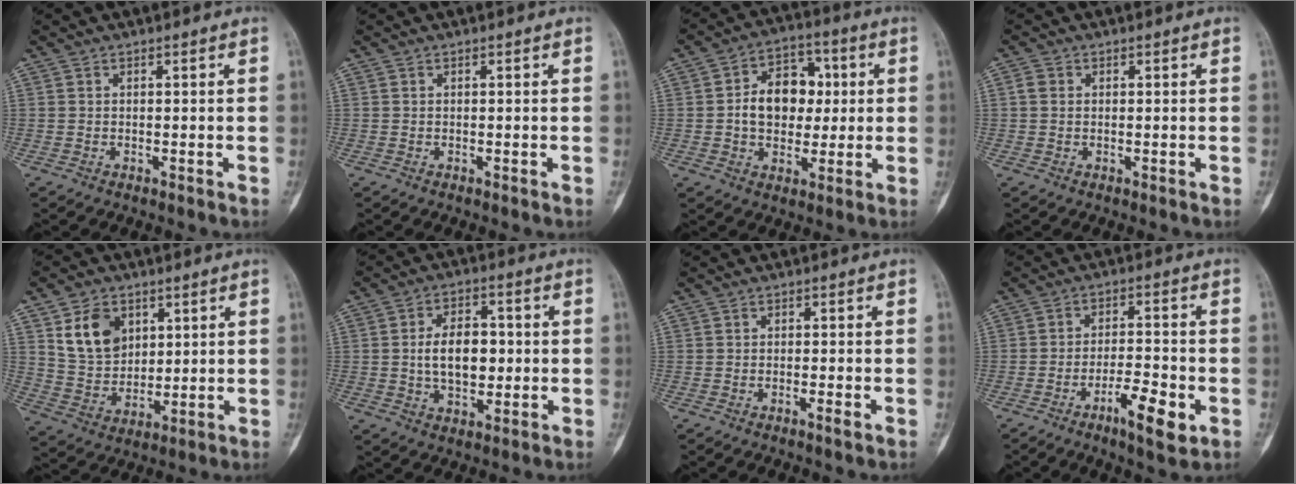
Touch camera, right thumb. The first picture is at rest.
{"total": 0.0}
{"total": 12.2, "force": [0.8, 9.0, 8.2], "torque": [-0.089, 0.018, 0.010]}
{"total": 1.8, "force": [0.3, 1.5, 0.9], "torque": [-0.017, 0.003, 0.005]}
{"total": 10.7, "force": [4.4, 7.8, 5.8], "torque": [-0.078, -0.023, 0.095]}
{"total": 10.0, "force": [0.1, 6.3, 7.8], "torque": [-0.108, 0.010, 0.003]}
{"total": 1.3, "force": [-0.8, 0.0, 1.1], "torque": [-0.021, 0.000, -0.015]}
{"total": 8.5, "force": [-3.9, 2.3, 7.2], "torque": [-0.116, 0.017, -0.062]}